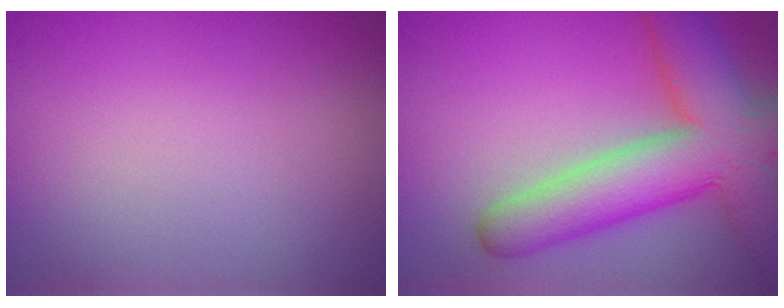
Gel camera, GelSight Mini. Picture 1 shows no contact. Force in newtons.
{"total": 9.6, "press": 9.6, "slide": 0.6}